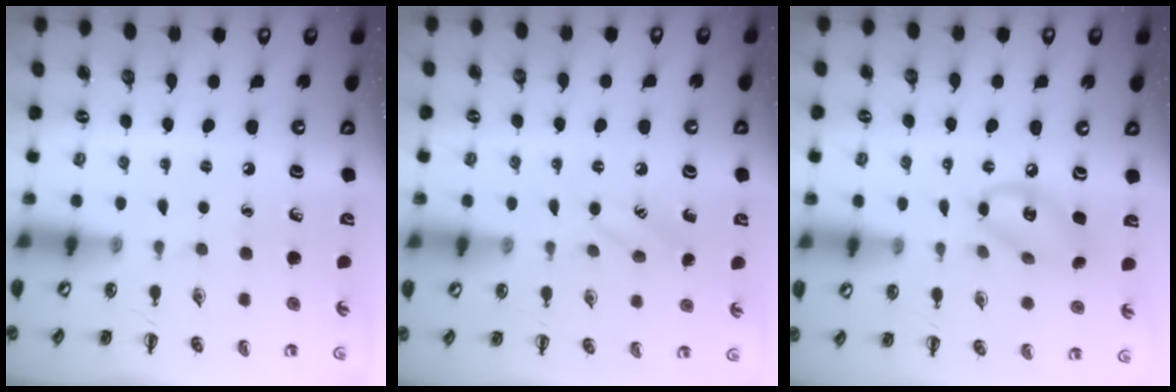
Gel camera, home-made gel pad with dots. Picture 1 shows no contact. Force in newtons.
{"total": 7.5, "press": 7.3, "slide": 1.7}
{"total": 10.2, "press": 10.0, "slide": 1.8}